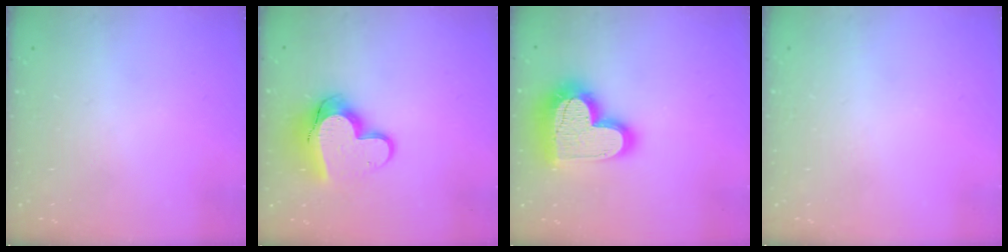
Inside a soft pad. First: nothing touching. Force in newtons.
{"total": 13.7, "press": 13.7, "slide": 1.3}
{"total": 23.3, "press": 23.2, "slide": 1.9}
{"total": 0.0}